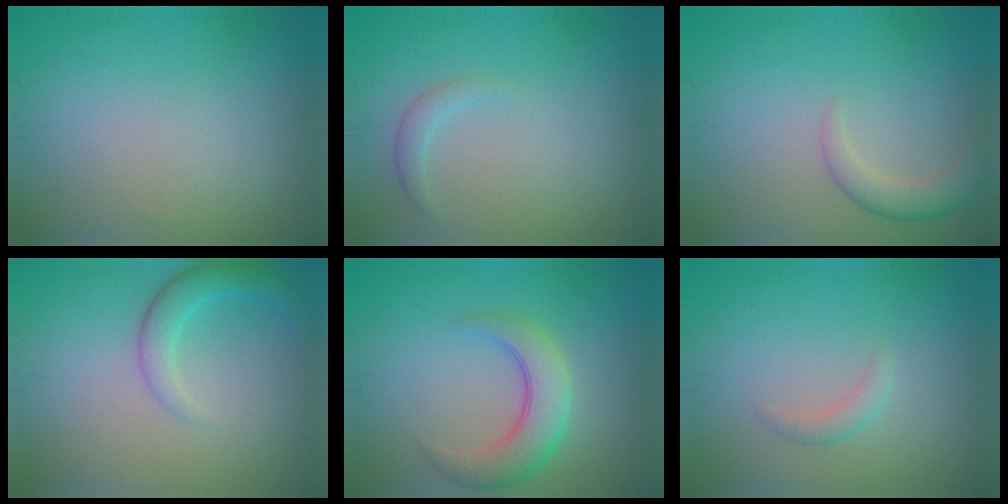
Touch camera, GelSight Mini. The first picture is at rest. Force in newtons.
{"total": 1.2, "press": 1.2, "slide": 0.2}
{"total": 2.4, "press": 2.4, "slide": 0.2}
{"total": 2.8, "press": 2.8, "slide": 0.1}
{"total": 4.7, "press": 4.7, "slide": 0.2}
{"total": 1.2, "press": 1.2, "slide": 0.0}